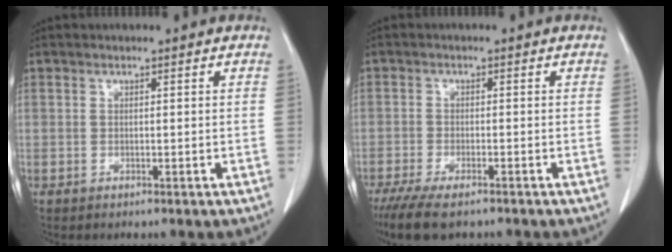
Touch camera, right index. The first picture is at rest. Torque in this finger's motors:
{"motor_torque": [0.62, -0.57, 0.34, 0.09]}